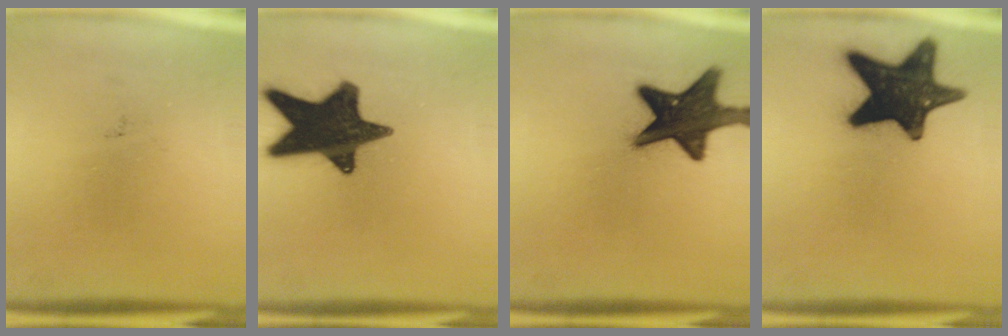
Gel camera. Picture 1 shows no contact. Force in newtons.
{"total": 17.7}
{"total": 16.6}
{"total": 18.2}